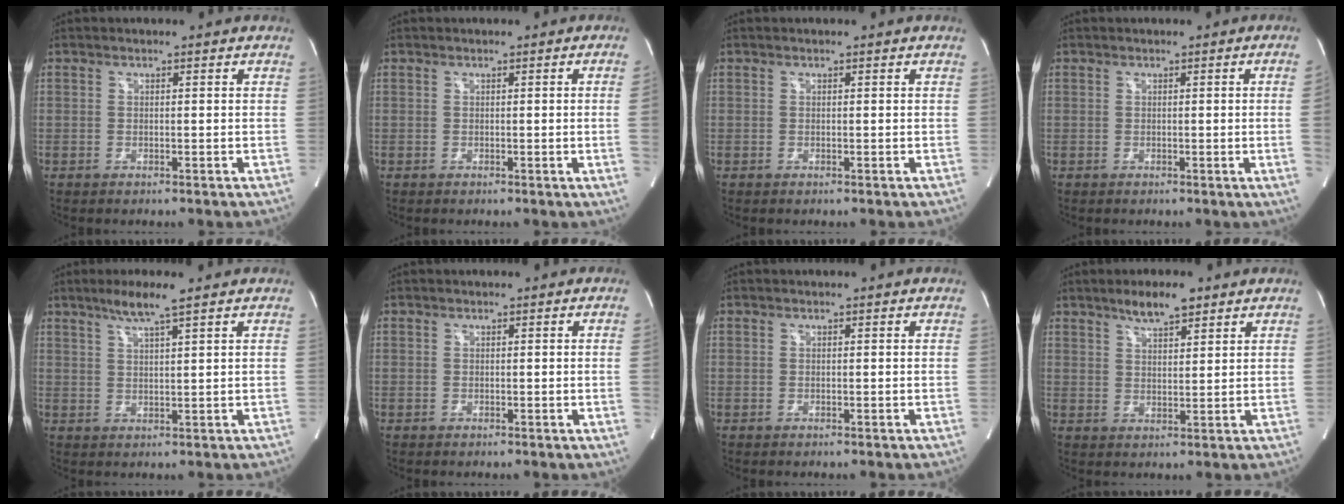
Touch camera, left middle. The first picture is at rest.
{"total": 0.7, "force": [-0.1, -0.4, 0.6], "torque": [-0.013, 0.001, 0.000]}
{"total": 0.0}
{"total": 2.8, "force": [-0.1, -1.4, 2.5], "torque": [-0.032, -0.004, 0.001]}
{"total": 4.8, "force": [3.4, -0.3, 3.4], "torque": [-0.072, 0.002, 0.066]}
{"total": 0.0}
{"total": 0.0}
{"total": 5.4, "force": [4.0, 1.3, 3.4], "torque": [-0.064, 0.004, 0.069]}